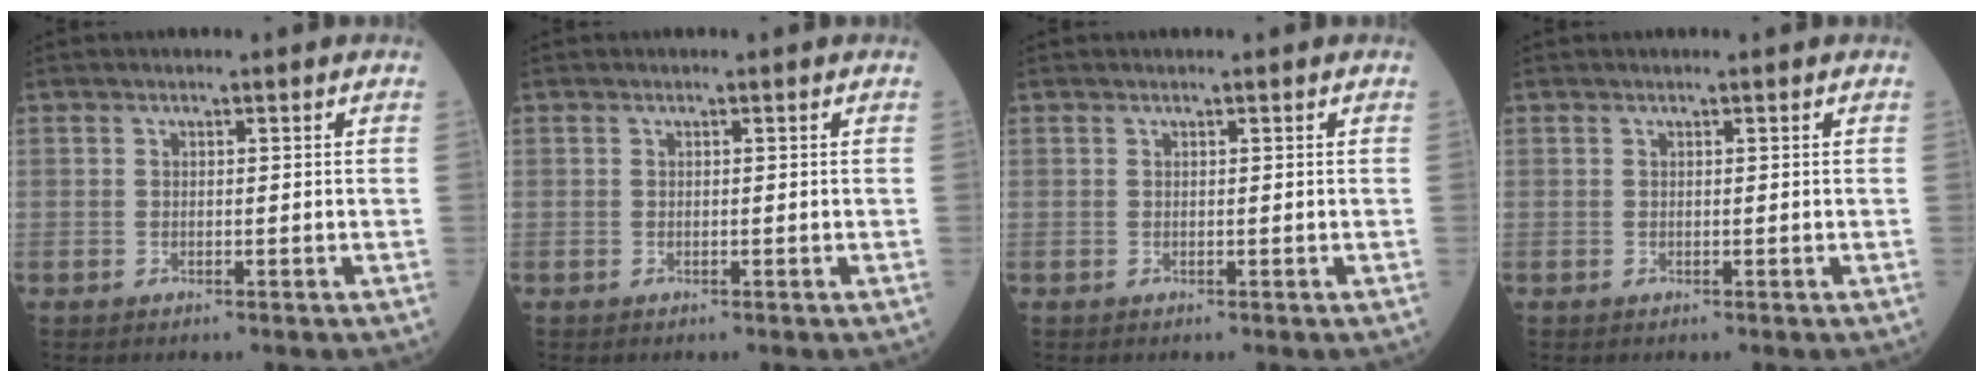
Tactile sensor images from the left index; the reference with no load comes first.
{"total": 0.0}
{"total": 0.0}
{"total": 0.0}